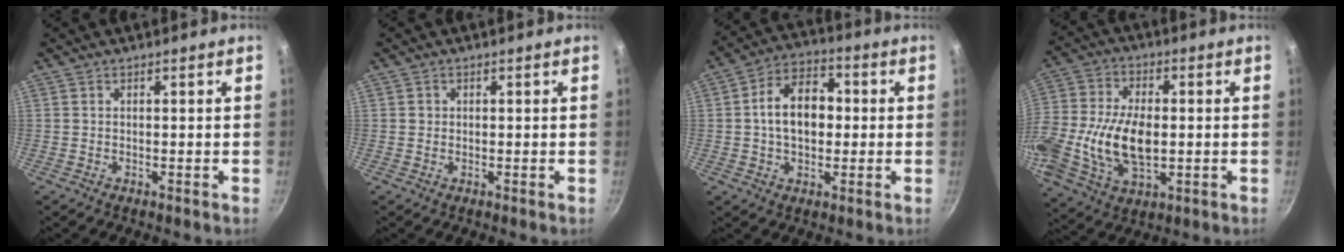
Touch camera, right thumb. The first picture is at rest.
{"total": 0.8, "force": [0.1, 0.7, 0.1], "torque": [0.002, 0.001, 0.000]}
{"total": 11.8, "force": [0.5, 8.1, 8.6], "torque": [-0.109, 0.026, -0.004]}
{"total": 17.8, "force": [-1.6, 10.6, 14.2], "torque": [-0.285, 0.012, -0.032]}